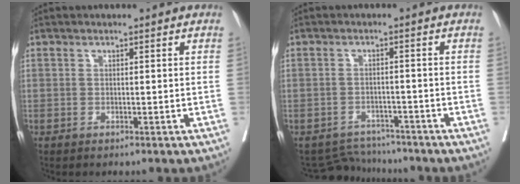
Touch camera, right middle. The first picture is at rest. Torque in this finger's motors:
{"motor_torque": [-0.28, -0.12, -0.05, -0.03]}